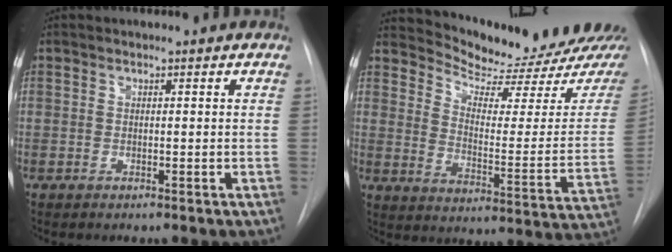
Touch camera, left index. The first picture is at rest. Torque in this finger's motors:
{"motor_torque": [0.11, -0.25, 0.06, 0.00]}